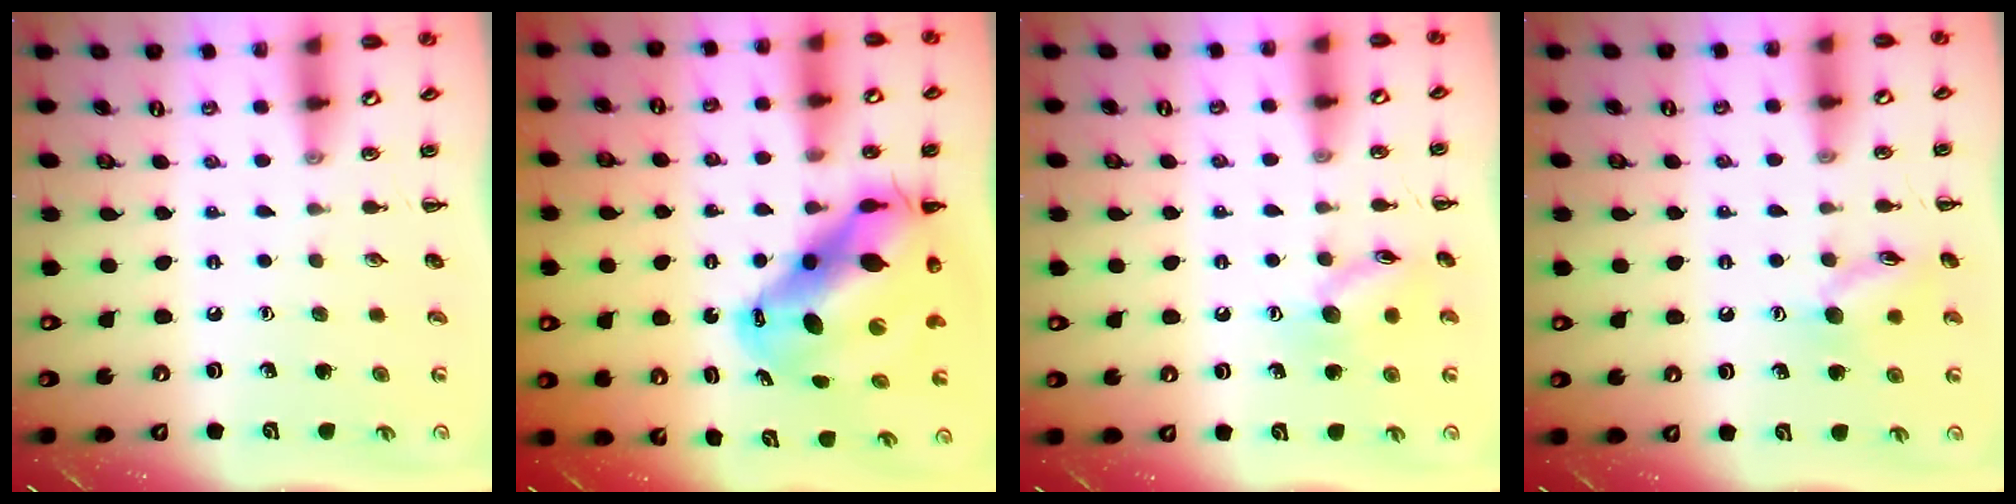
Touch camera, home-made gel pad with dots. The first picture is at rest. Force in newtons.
{"total": 17.3, "press": 16.7, "slide": 4.6}
{"total": 9.8, "press": 9.8, "slide": 0.5}
{"total": 10.3, "press": 10.3, "slide": 0.6}